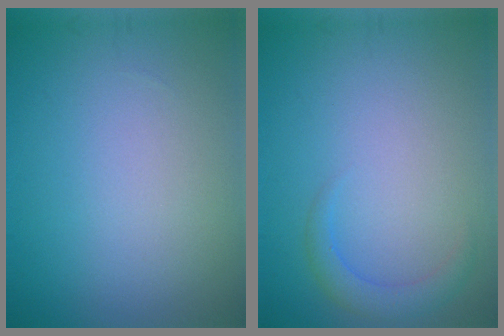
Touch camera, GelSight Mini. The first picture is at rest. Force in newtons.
{"total": 1.9, "press": 1.9, "slide": 0.1}